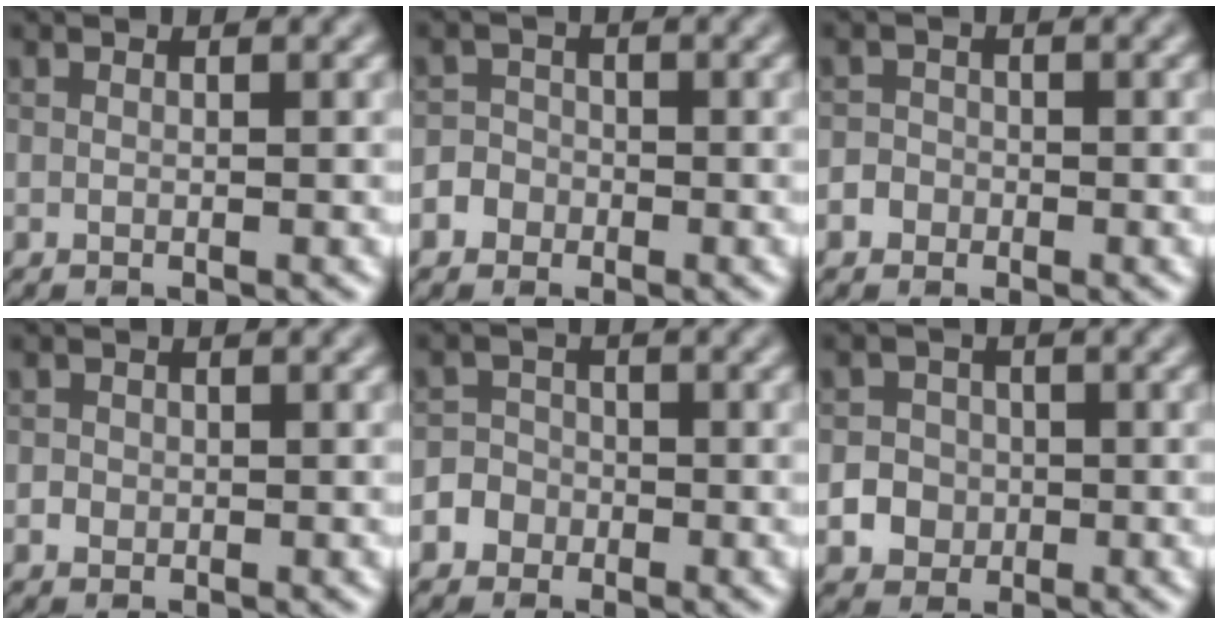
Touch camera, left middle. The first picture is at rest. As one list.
[{"total": 2.7, "force": [-1.4, 2.3, 0.4], "torque": [0.016, 0.002, -0.033]}, {"total": 2.1, "force": [-1.0, 1.7, 0.4], "torque": [0.009, 0.003, -0.023]}, {"total": 0.9, "force": [-0.2, 0.8, 0.2], "torque": [0.002, -0.003, -0.003]}, {"total": 3.3, "force": [-1.6, 2.9, 0.4], "torque": [0.017, 0.001, -0.038]}, {"total": 4.3, "force": [-1.3, 4.0, 0.9], "torque": [0.010, 0.004, -0.036]}]